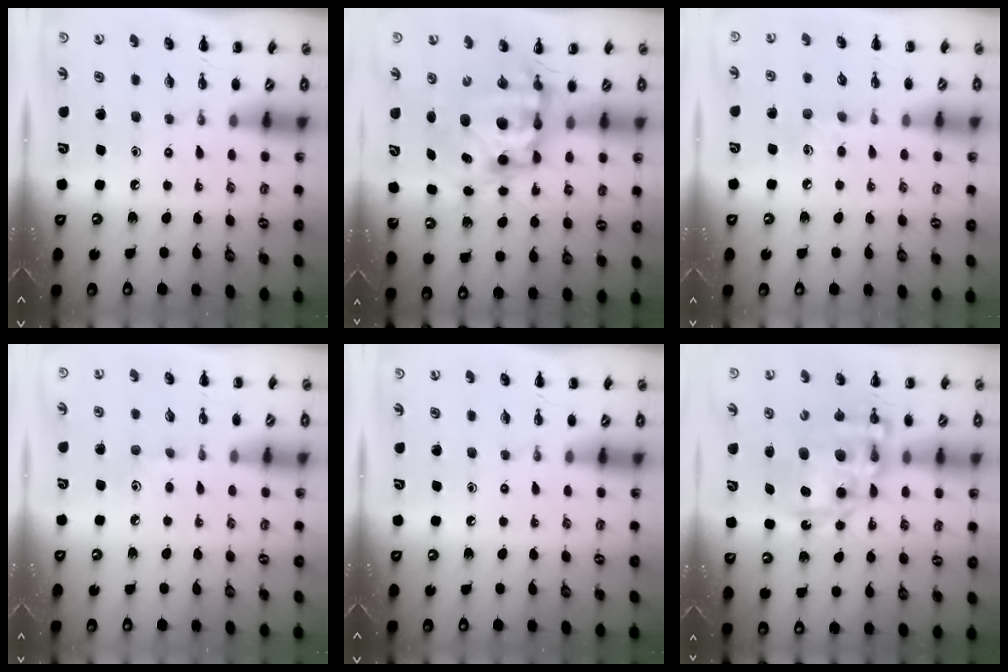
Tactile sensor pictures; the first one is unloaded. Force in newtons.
{"total": 12.5, "press": 12.0, "slide": 3.2}
{"total": 5.5, "press": 5.3, "slide": 1.5}
{"total": 3.8, "press": 3.6, "slide": 1.2}
{"total": 0.0}
{"total": 18.2, "press": 17.7, "slide": 4.2}